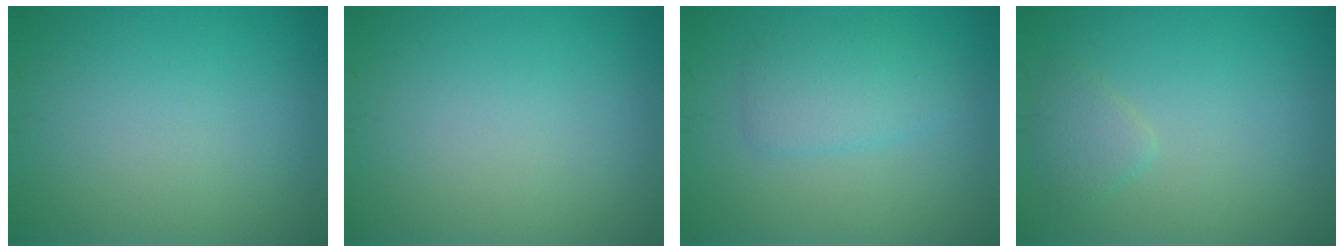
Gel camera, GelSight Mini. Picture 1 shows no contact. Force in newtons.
{"total": 0.0}
{"total": 2.8, "press": 2.8, "slide": 0.1}
{"total": 1.5, "press": 1.5, "slide": 0.1}